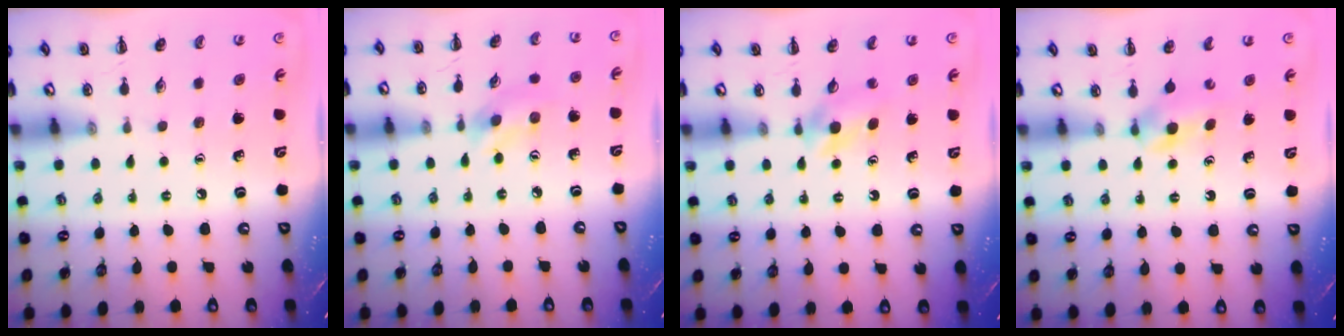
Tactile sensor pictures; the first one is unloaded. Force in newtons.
{"total": 3.1, "press": 3.0, "slide": 0.7}
{"total": 3.6, "press": 3.4, "slide": 1.3}
{"total": 3.7, "press": 3.5, "slide": 1.4}